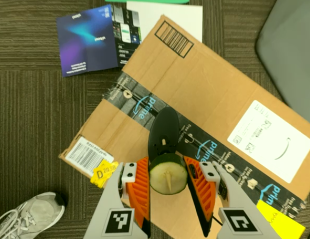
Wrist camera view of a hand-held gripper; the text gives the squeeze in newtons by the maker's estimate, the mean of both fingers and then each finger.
{"total": 10.1, "left": 10.4, "right": 9.9}